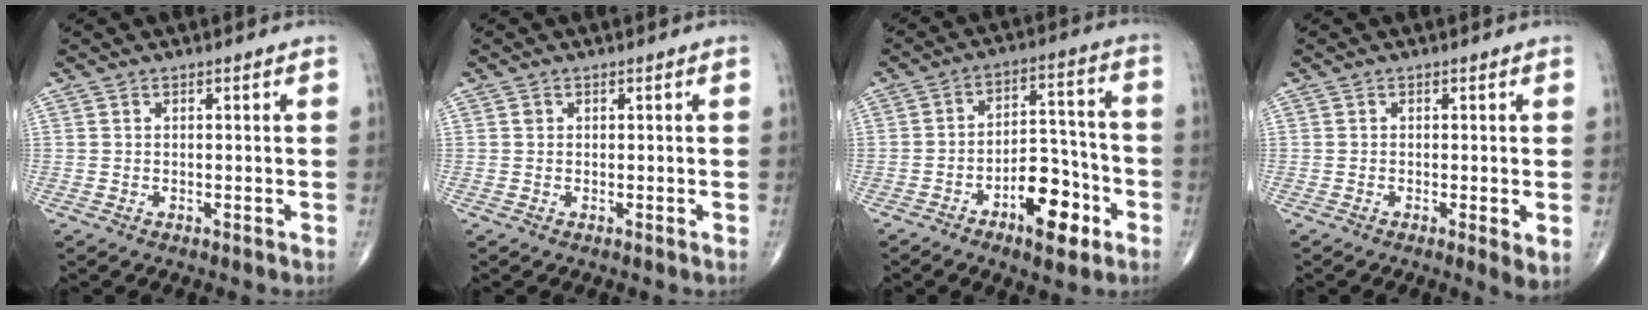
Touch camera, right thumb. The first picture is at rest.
{"total": 0.6, "force": [0.2, 0.5, 0.2], "torque": [0.000, 0.001, 0.003]}
{"total": 11.8, "force": [-5.6, 5.7, 8.7], "torque": [-0.108, 0.045, -0.083]}
{"total": 2.9, "force": [-0.5, 0.6, 2.8], "torque": [-0.050, -0.012, -0.012]}